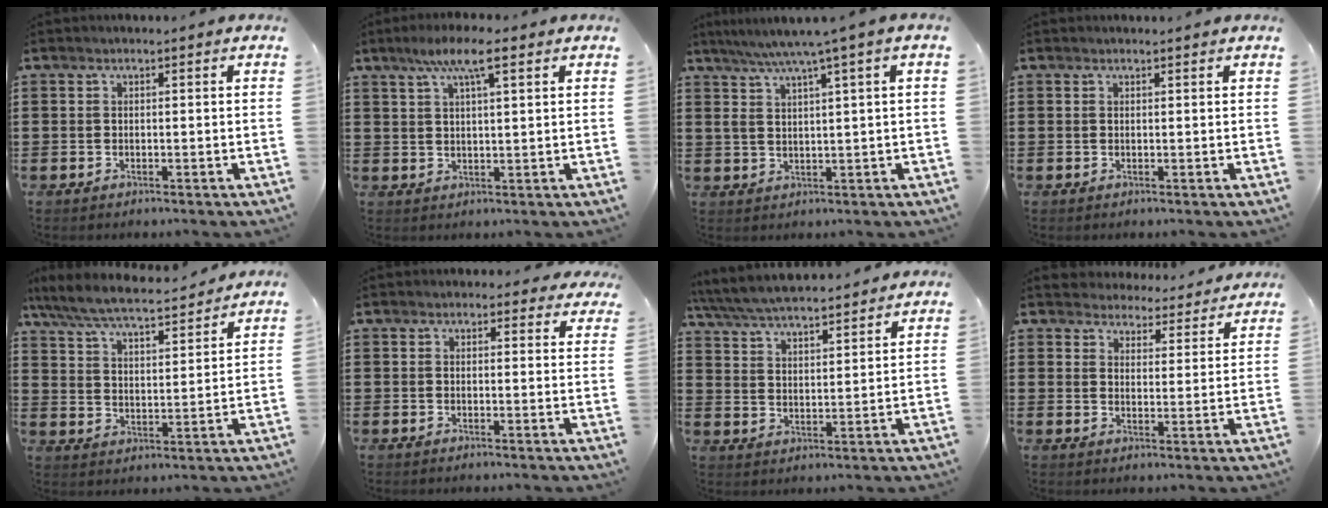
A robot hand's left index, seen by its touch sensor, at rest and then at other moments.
{"total": 6.7, "force": [4.0, 1.2, 5.3], "torque": [-0.103, 0.000, 0.066]}
{"total": 5.0, "force": [2.9, -0.1, 4.1], "torque": [-0.089, -0.005, 0.046]}
{"total": 0.5, "force": [0.4, 0.0, 0.3], "torque": [-0.006, -0.002, 0.009]}
{"total": 6.9, "force": [6.4, 0.3, 2.6], "torque": [-0.076, -0.039, 0.108]}
{"total": 2.1, "force": [1.9, 0.9, 0.6], "torque": [-0.010, -0.001, 0.033]}
{"total": 5.9, "force": [5.7, 0.5, 1.6], "torque": [-0.056, -0.032, 0.098]}
{"total": 4.2, "force": [4.2, 0.5, -0.4], "torque": [-0.008, -0.031, 0.071]}